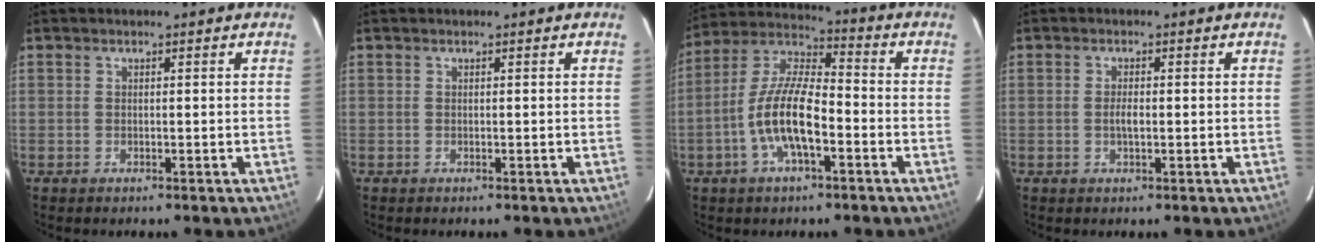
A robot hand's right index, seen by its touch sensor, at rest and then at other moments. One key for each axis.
{"total": 0.0}
{"total": 13.6, "fx": -4.6, "fy": 4.6, "fz": 12.0, "tx": -0.244, "ty": 0.003, "tz": -0.091}
{"total": 1.8, "fx": -0.3, "fy": 0.6, "fz": 1.7, "tx": -0.032, "ty": 0.000, "tz": -0.006}